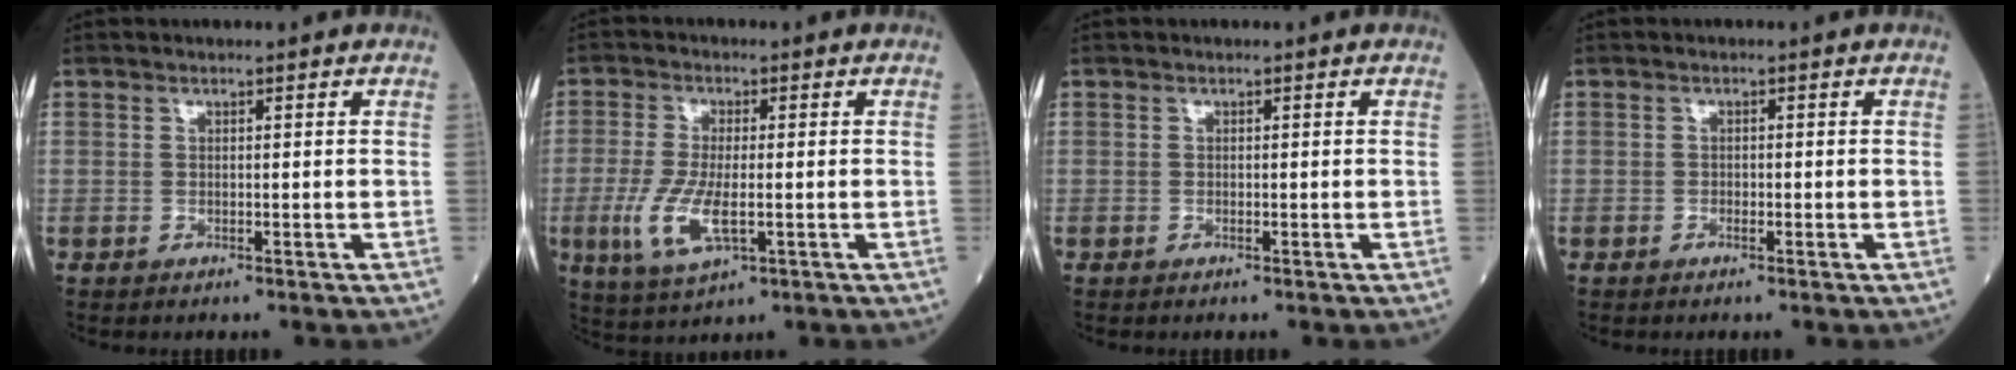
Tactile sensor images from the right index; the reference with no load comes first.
{"total": 7.9, "force": [-1.8, 2.3, 7.3], "torque": [-0.167, -0.017, -0.030]}
{"total": 0.0}
{"total": 0.5, "force": [-0.4, 0.3, 0.3], "torque": [-0.003, 0.002, -0.008]}